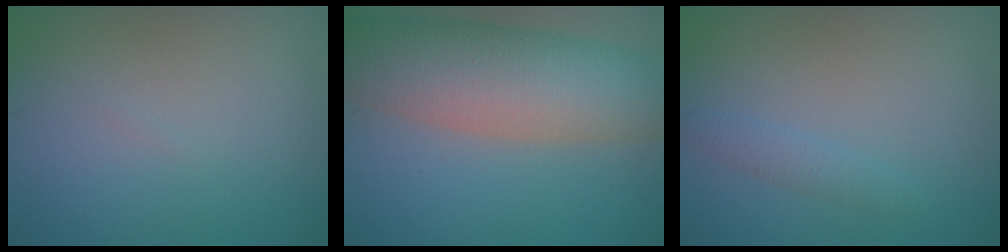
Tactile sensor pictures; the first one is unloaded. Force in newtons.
{"total": 10.2, "press": 10.2, "slide": 0.6}
{"total": 1.3, "press": 1.3, "slide": 0.1}